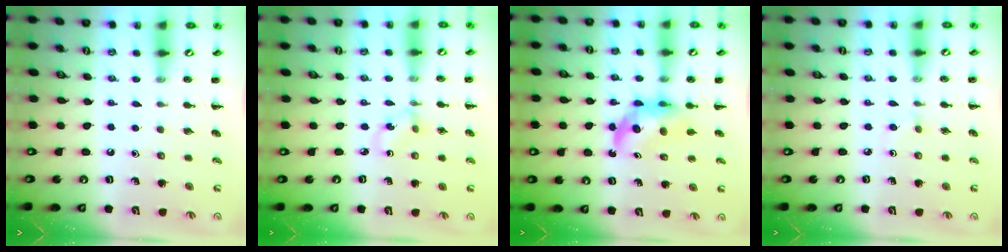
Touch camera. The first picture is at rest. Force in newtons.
{"total": 1.4, "press": 1.3, "slide": 0.6}
{"total": 5.9, "press": 5.8, "slide": 0.9}
{"total": 2.0, "press": 1.8, "slide": 0.8}